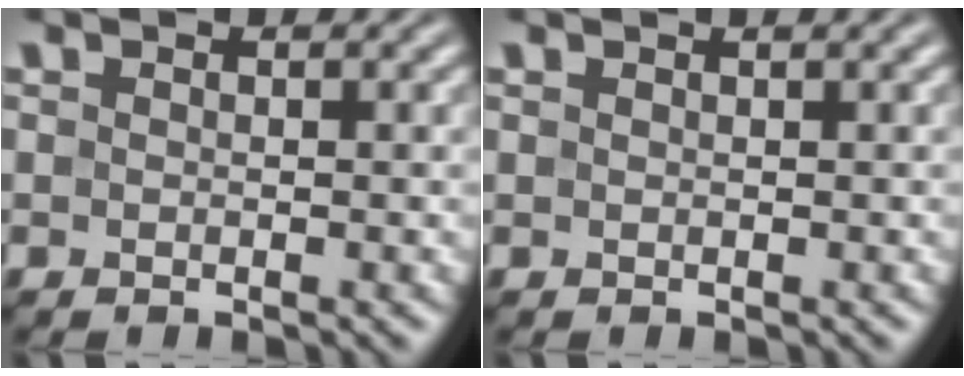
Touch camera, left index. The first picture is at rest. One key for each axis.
{"total": 1.0, "fx": 0.8, "fy": 0.3, "fz": 0.5, "tx": -0.006, "ty": 0.002, "tz": 0.009}